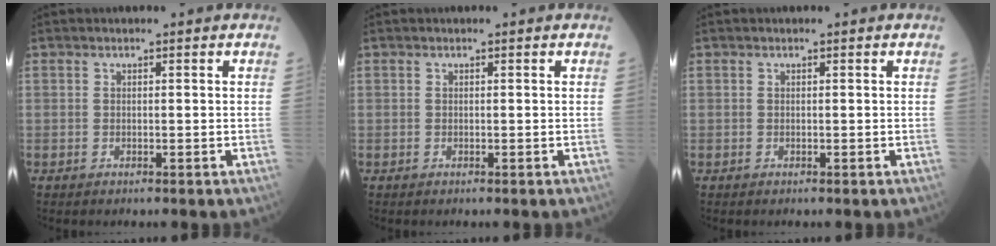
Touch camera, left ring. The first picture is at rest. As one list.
[{"total": 0.0}, {"total": 0.0}]